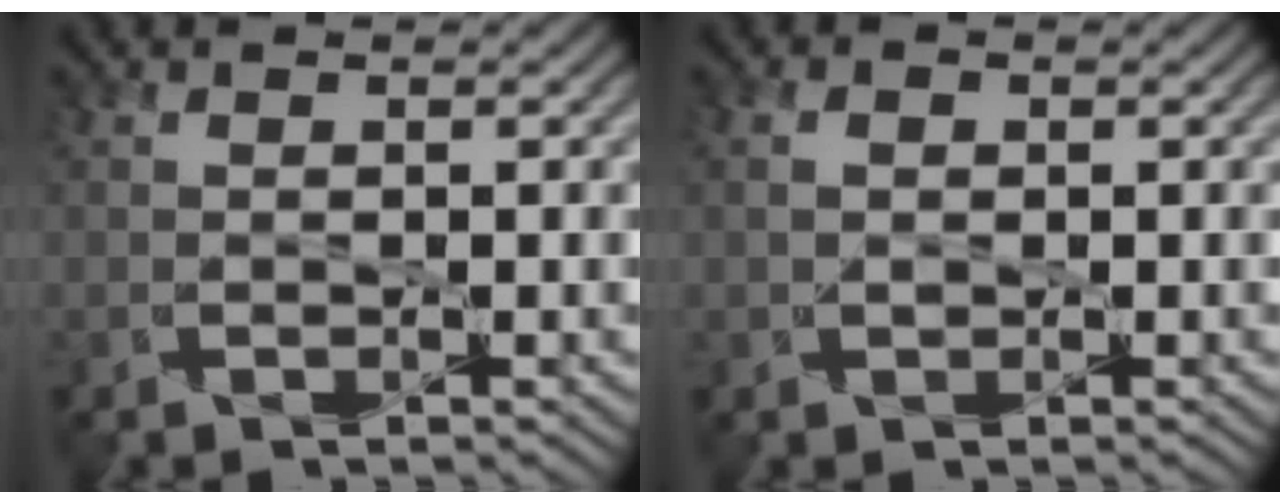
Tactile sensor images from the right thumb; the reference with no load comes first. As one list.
[{"total": 0.9, "force": [0.2, 0.9, 0.1], "torque": [0.000, 0.002, 0.005]}]